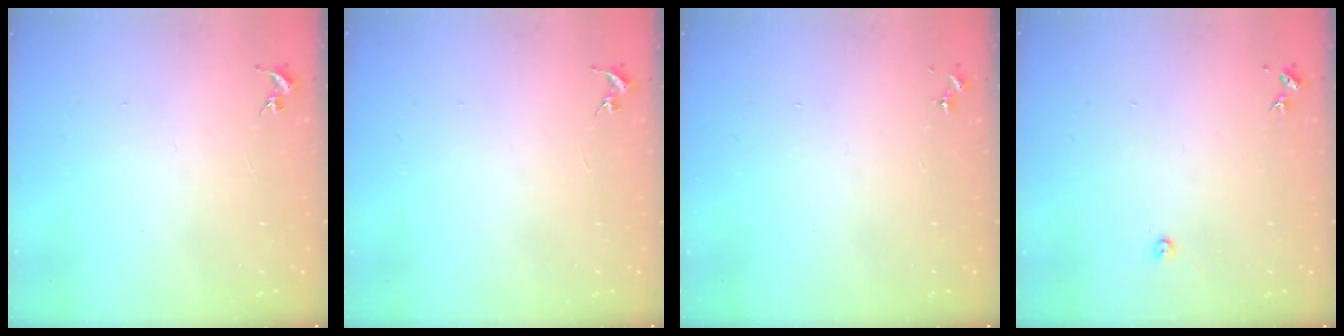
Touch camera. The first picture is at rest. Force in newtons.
{"total": 0.0}
{"total": 0.0}
{"total": 2.2, "press": 2.2, "slide": 0.3}